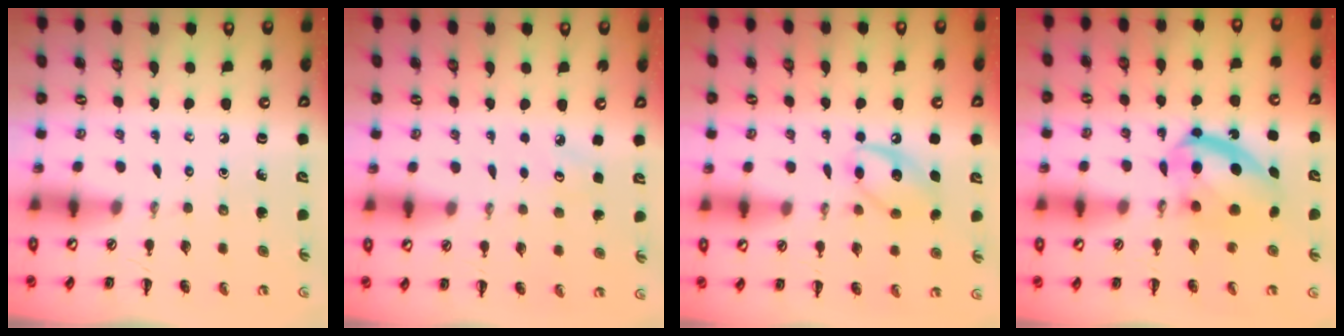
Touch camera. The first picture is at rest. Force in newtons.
{"total": 3.3, "press": 3.3, "slide": 0.8}
{"total": 11.5, "press": 11.5, "slide": 1.3}
{"total": 12.0, "press": 11.7, "slide": 3.0}